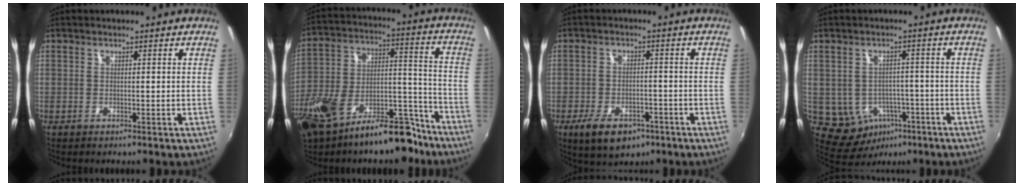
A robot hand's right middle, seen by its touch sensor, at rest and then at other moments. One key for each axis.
{"total": 20.9, "fx": -13.8, "fy": 9.1, "fz": 12.8, "tx": -0.241, "ty": 0.007, "tz": -0.210}
{"total": 9.2, "fx": -5.5, "fy": 5.0, "fz": 5.4, "tx": -0.122, "ty": -0.012, "tz": -0.084}
{"total": 8.8, "fx": -3.5, "fy": 7.4, "fz": 3.4, "tx": -0.084, "ty": 0.007, "tz": -0.024}